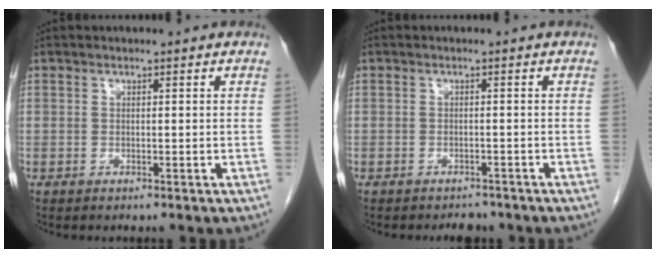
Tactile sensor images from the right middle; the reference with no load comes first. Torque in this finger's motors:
{"motor_torque": [0.09, -0.08, 0.00, 0.01]}